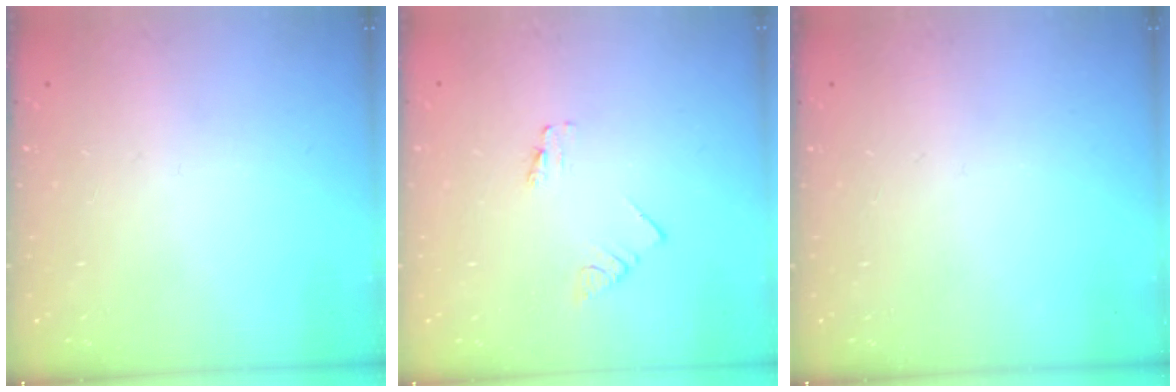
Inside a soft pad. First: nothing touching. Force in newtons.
{"total": 0.0}
{"total": 0.0}